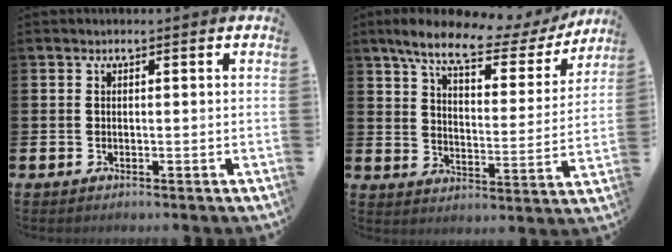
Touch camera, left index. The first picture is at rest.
{"total": 8.7, "force": [7.1, 2.3, 4.5], "torque": [-0.103, -0.044, 0.114]}